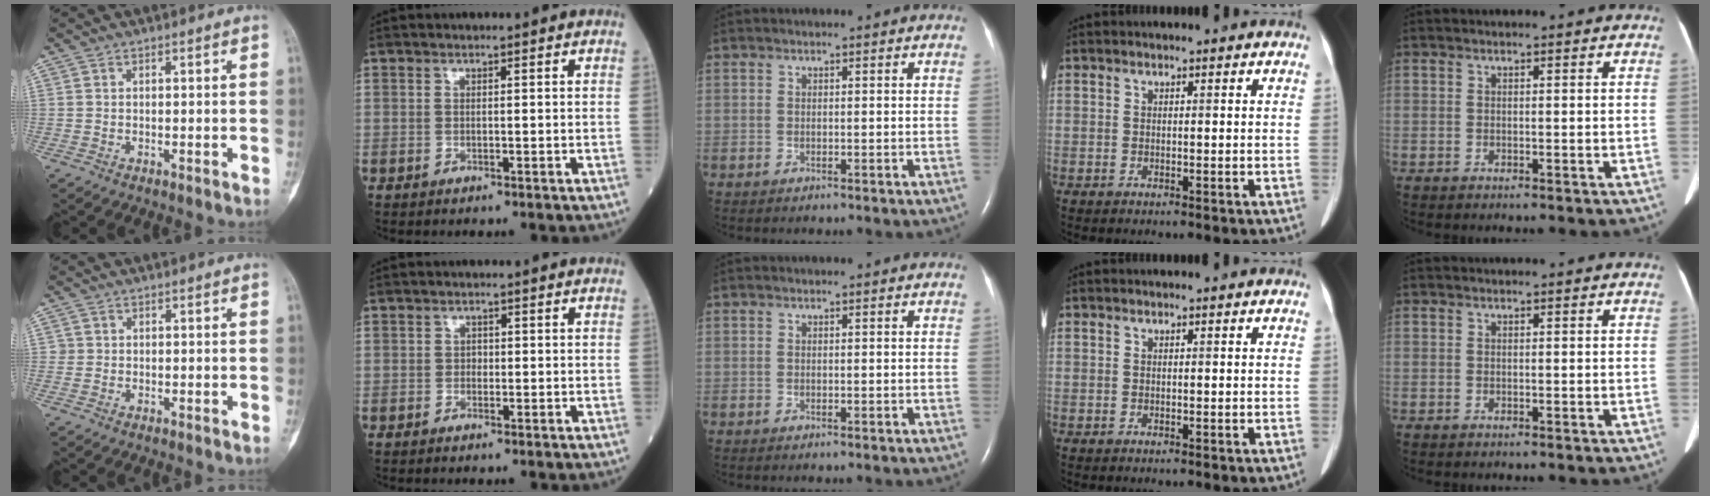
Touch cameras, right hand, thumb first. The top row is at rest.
{"thumb": {"total": 0.8, "force": [0.1, 0.8, 0.0], "torque": [0.009, 0.005, 0.001]}, "index": {"total": 0.7, "force": [-0.1, 0.6, 0.3], "torque": [-0.004, 0.003, -0.003]}}